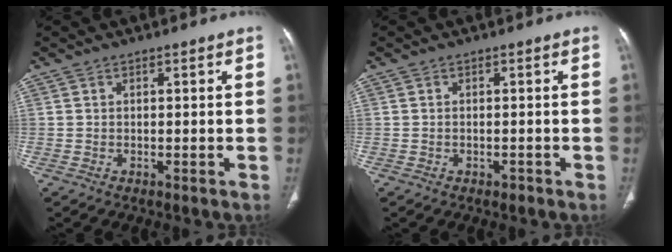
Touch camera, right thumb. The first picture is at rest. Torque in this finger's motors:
{"motor_torque": [-0.29, 0.05, -0.32, 0.09, 0.05]}